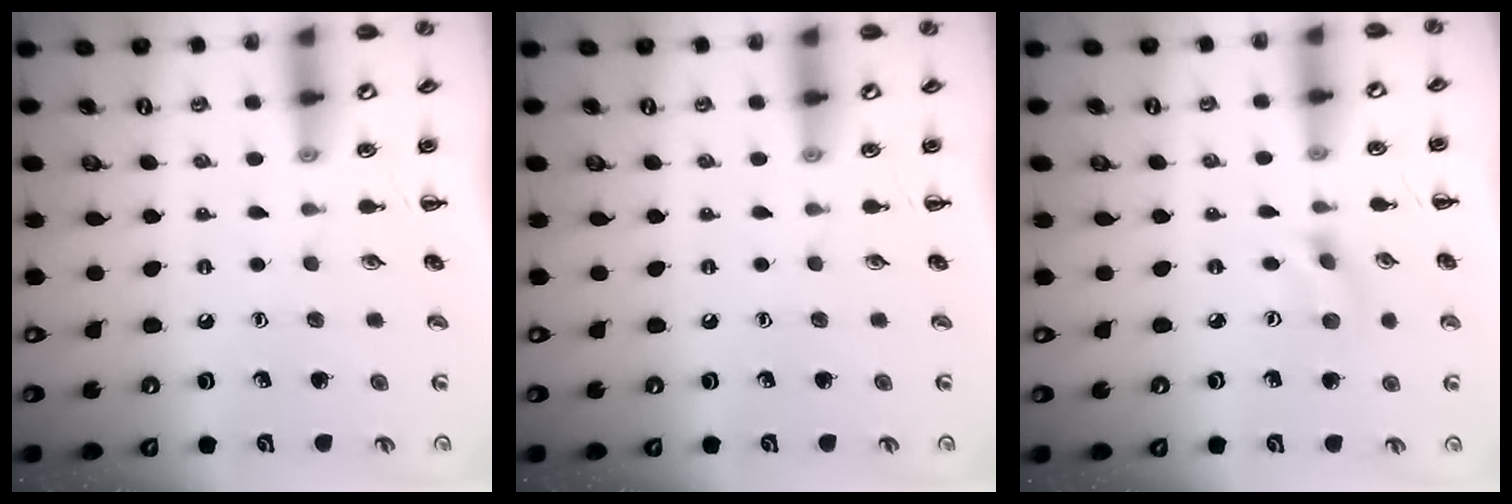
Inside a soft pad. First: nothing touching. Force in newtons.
{"total": 0.0}
{"total": 2.8, "press": 2.6, "slide": 1.0}